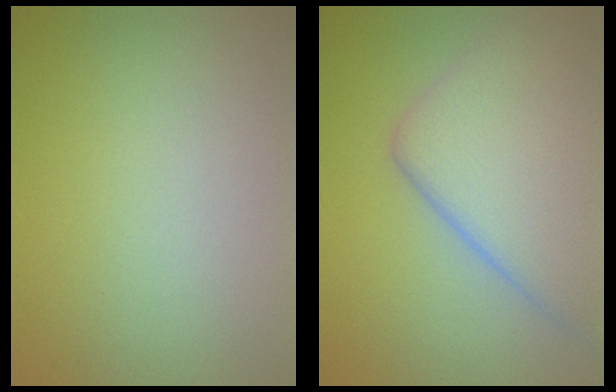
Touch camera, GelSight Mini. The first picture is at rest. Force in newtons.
{"total": 8.3, "press": 8.3, "slide": 0.4}